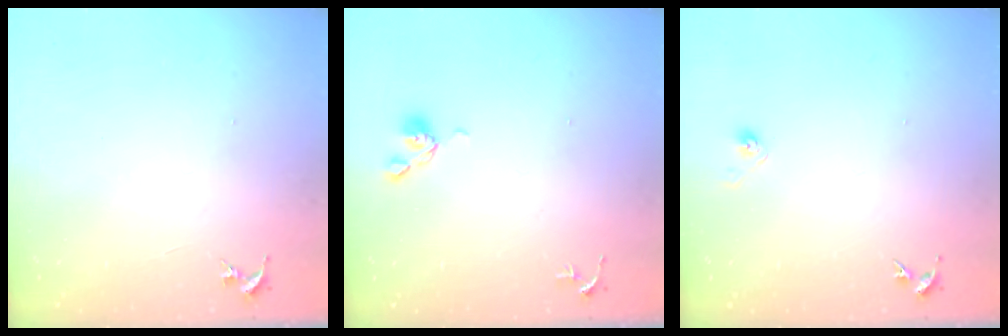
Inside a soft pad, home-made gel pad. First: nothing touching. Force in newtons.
{"total": 5.2, "press": 5.1, "slide": 0.9}
{"total": 2.8, "press": 2.6, "slide": 1.1}